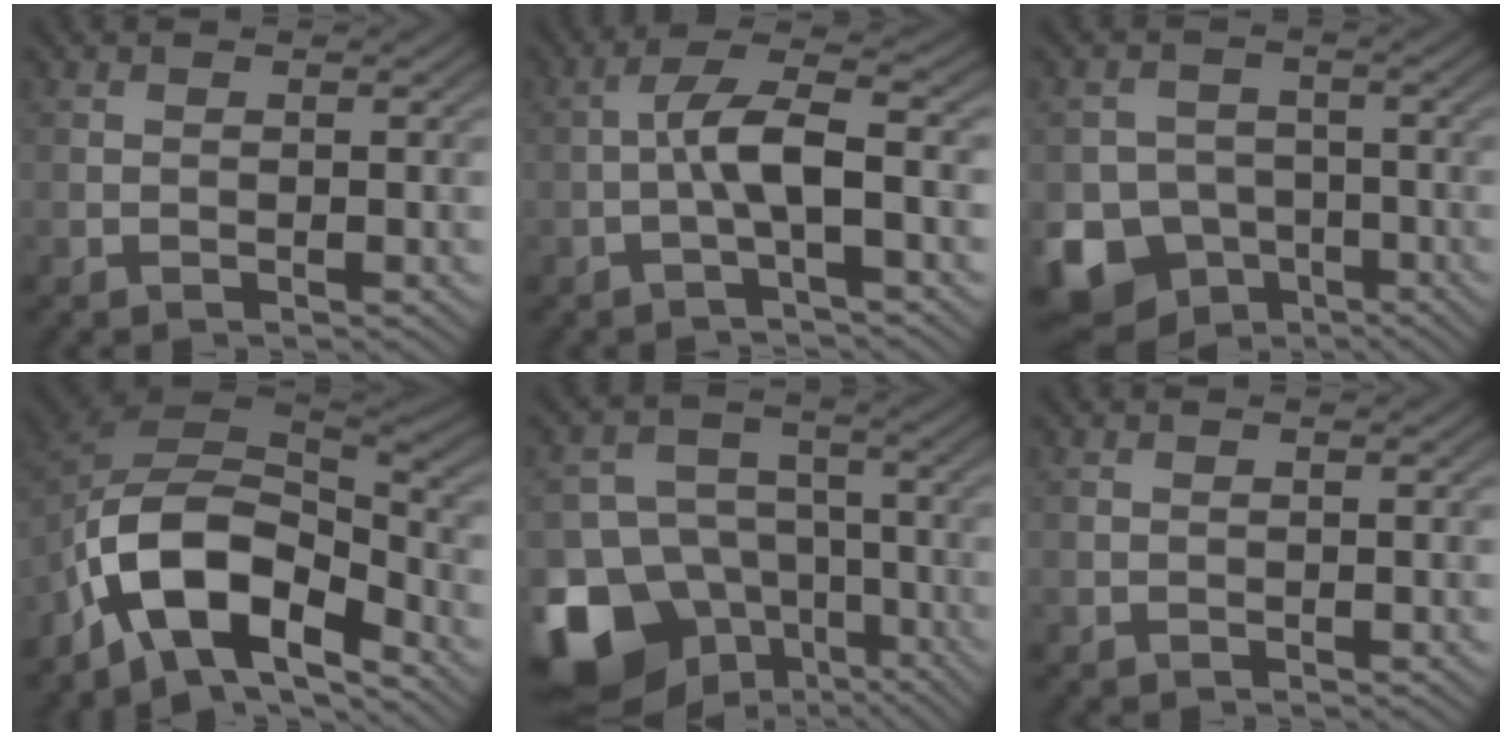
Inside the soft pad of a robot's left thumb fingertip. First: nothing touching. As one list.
[{"total": 5.4, "force": [-1.2, 1.2, 5.2], "torque": [-0.099, 0.019, -0.033]}, {"total": 10.1, "force": [-5.4, 8.1, 2.9], "torque": [-0.062, -0.028, -0.113]}, {"total": 13.4, "force": [-6.8, 6.8, 9.2], "torque": [-0.175, -0.017, -0.134]}, {"total": 16.8, "force": [-9.7, 12.2, 6.0], "torque": [-0.157, -0.049, -0.154]}, {"total": 0.0}]